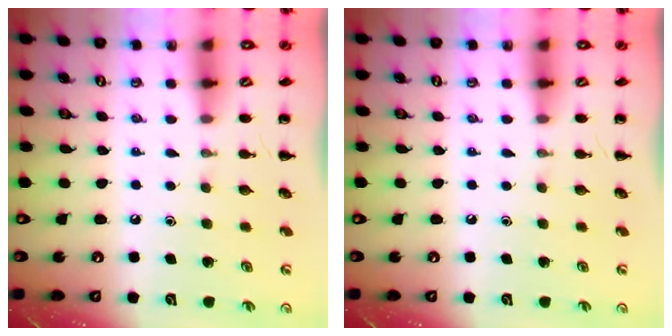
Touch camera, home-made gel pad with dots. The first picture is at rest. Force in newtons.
{"total": 0.0}